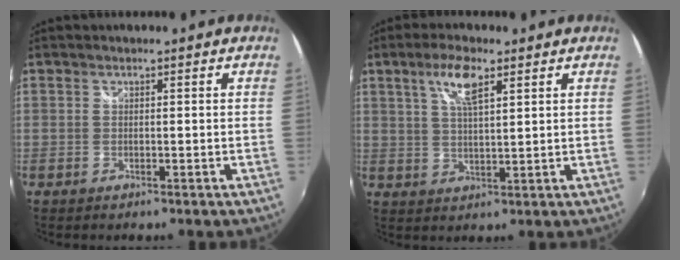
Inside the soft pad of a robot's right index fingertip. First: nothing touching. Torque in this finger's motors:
{"motor_torque": [0.16, 0.12, 0.46, 0.10]}